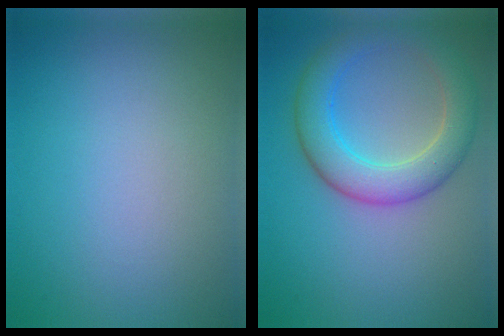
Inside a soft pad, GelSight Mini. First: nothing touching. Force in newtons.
{"total": 5.6, "press": 5.6, "slide": 0.3}